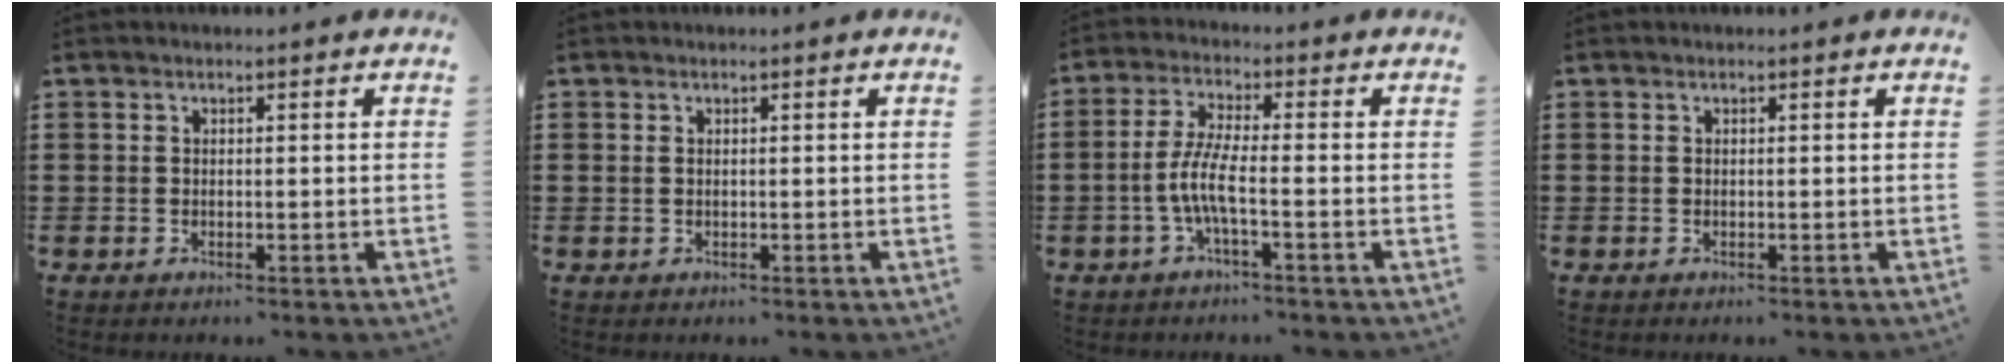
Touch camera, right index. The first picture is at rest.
{"total": 0.6, "force": [0.2, 0.3, 0.5], "torque": [-0.010, 0.002, 0.003]}
{"total": 5.5, "force": [-2.1, 0.8, 5.0], "torque": [-0.123, -0.012, -0.050]}
{"total": 0.0}